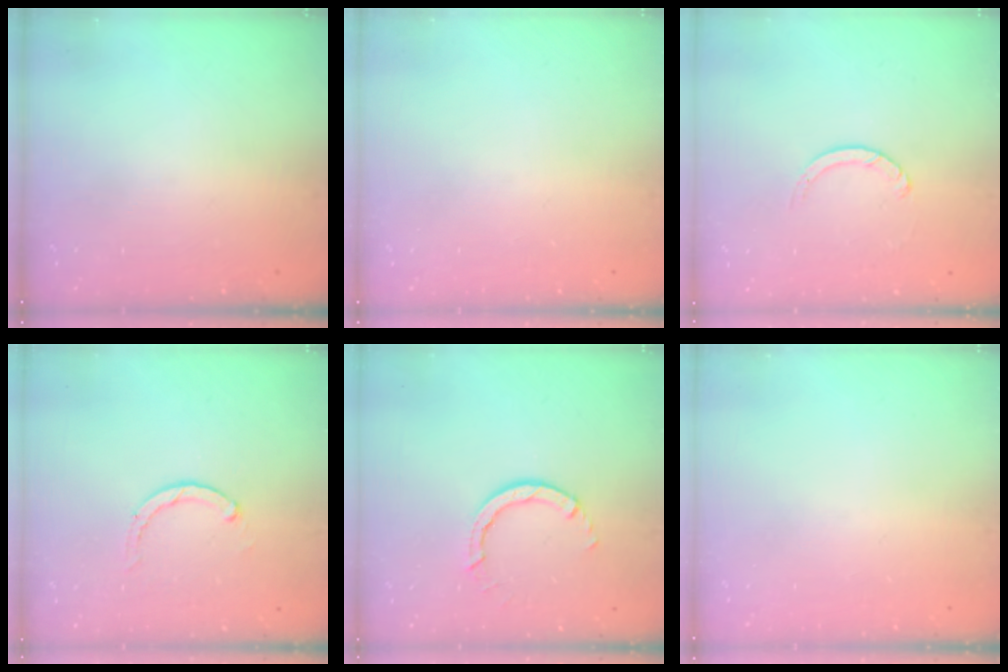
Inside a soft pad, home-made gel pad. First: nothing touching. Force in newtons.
{"total": 0.0}
{"total": 1.3, "press": 1.2, "slide": 0.2}
{"total": 2.8, "press": 2.8, "slide": 0.5}
{"total": 3.7, "press": 3.7, "slide": 0.4}
{"total": 0.0}